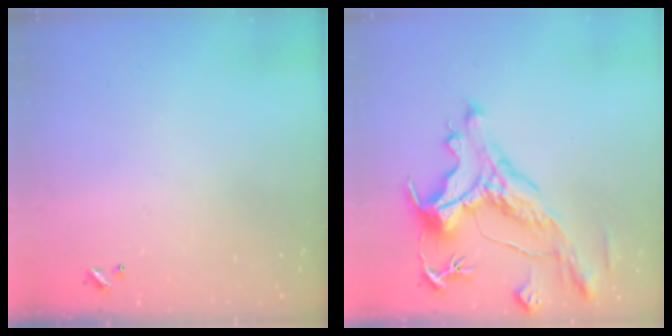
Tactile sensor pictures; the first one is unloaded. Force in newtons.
{"total": 5.0, "press": 4.7, "slide": 1.8}